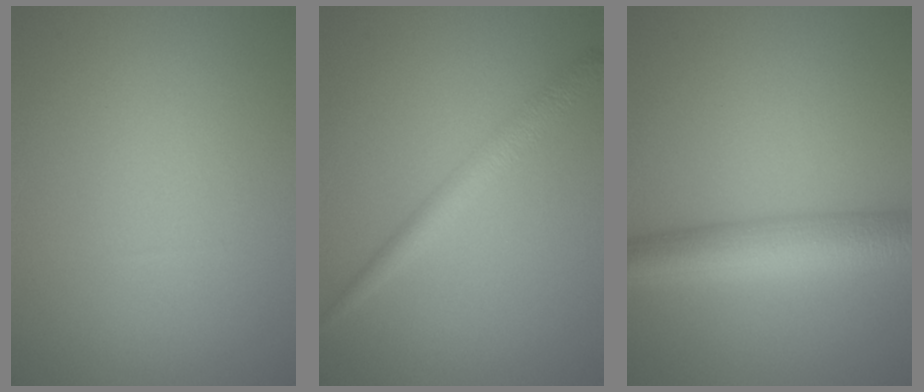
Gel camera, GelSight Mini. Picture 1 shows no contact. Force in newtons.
{"total": 2.4, "press": 2.4, "slide": 0.1}
{"total": 6.4, "press": 6.4, "slide": 0.2}